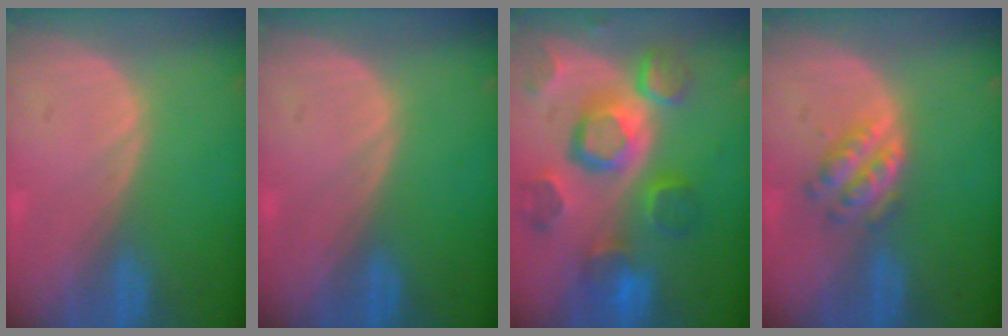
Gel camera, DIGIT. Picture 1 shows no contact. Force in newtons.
{"total": 0.0}
{"total": 12.0, "press": 10.6, "slide": 5.6}
{"total": 4.3, "press": 4.3, "slide": 0.6}